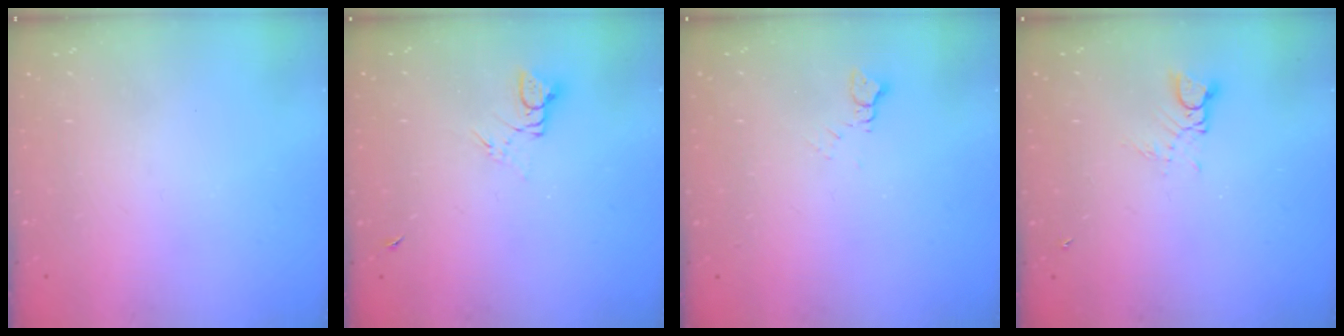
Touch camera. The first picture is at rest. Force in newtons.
{"total": 1.5, "press": 1.5, "slide": 0.2}
{"total": 3.0, "press": 3.0, "slide": 0.4}
{"total": 2.9, "press": 2.9, "slide": 0.3}